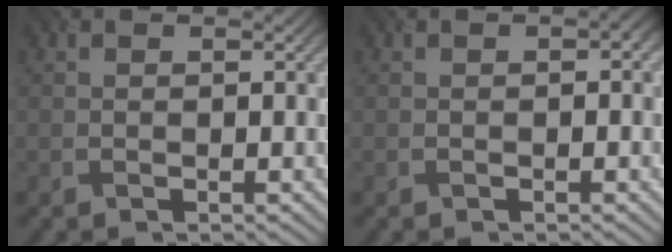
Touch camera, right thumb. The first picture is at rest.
{"total": 1.0, "force": [0.0, 0.6, 0.8], "torque": [-0.010, -0.002, -0.001]}